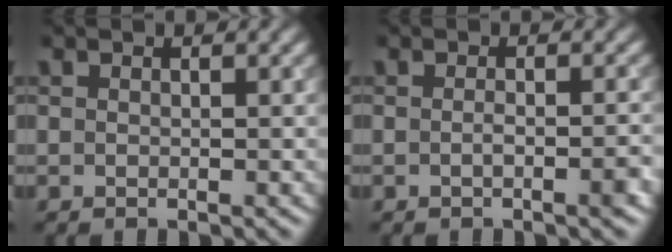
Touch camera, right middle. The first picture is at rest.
{"total": 1.7, "force": [-0.6, 0.5, 1.6], "torque": [-0.022, 0.000, -0.012]}